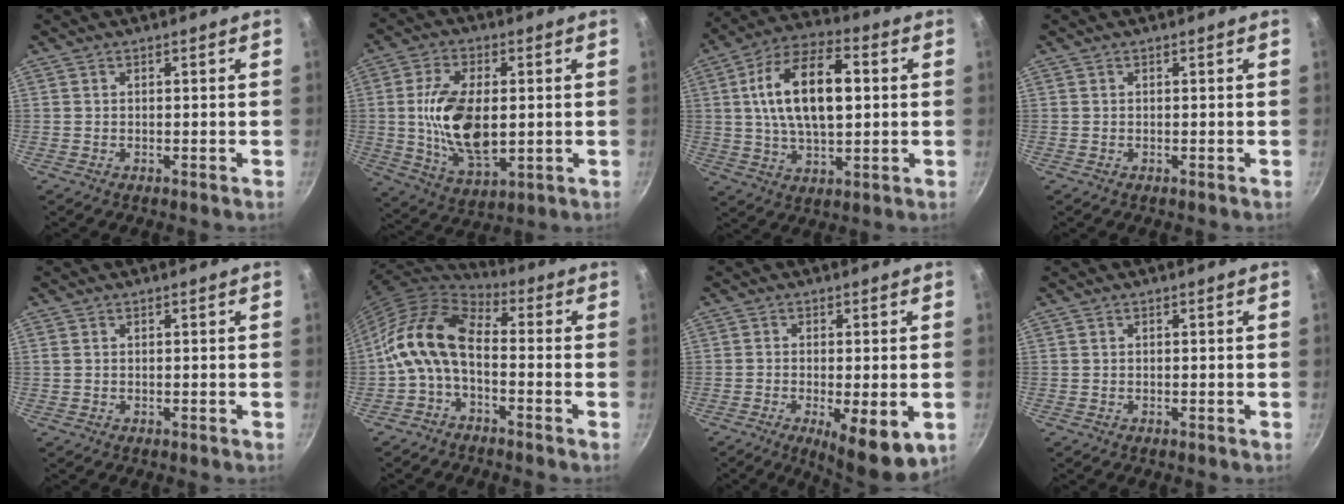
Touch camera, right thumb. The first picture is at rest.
{"total": 15.4, "force": [0.4, 8.0, 13.2], "torque": [-0.240, -0.012, 0.017]}
{"total": 17.7, "force": [2.7, 8.9, 15.0], "torque": [-0.258, 0.016, 0.045]}
{"total": 0.0}
{"total": 0.7, "force": [0.3, 0.4, 0.4], "torque": [-0.010, 0.006, 0.009]}
{"total": 12.6, "force": [-1.9, 7.0, 10.3], "torque": [-0.191, 0.053, -0.053]}
{"total": 11.2, "force": [-3.9, 3.6, 9.8], "torque": [-0.142, -0.016, -0.051]}
{"total": 0.0}